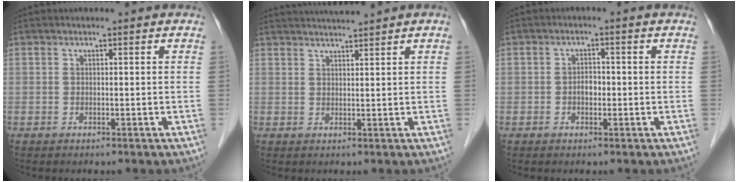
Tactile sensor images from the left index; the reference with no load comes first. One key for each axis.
{"total": 3.8, "fx": 3.5, "fy": -1.0, "fz": 1.0, "tx": -0.012, "ty": 0.014, "tz": 0.061}
{"total": 1.9, "fx": -0.5, "fy": 1.1, "fz": 1.4, "tx": -0.020, "ty": 0.007, "tz": -0.007}